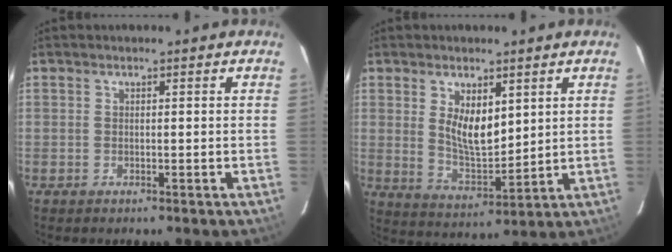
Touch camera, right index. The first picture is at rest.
{"total": 8.5, "force": [3.0, 4.0, 6.9], "torque": [-0.117, -0.005, 0.068]}